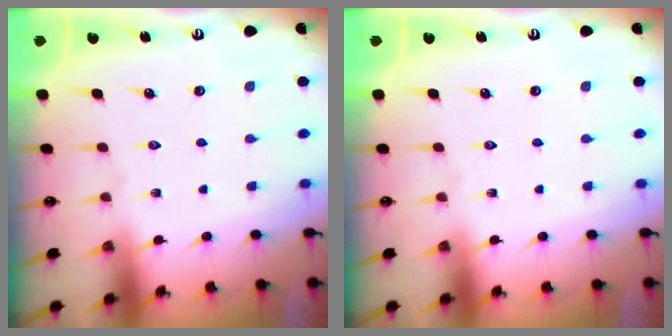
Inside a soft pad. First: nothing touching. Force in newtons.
{"total": 0.0}